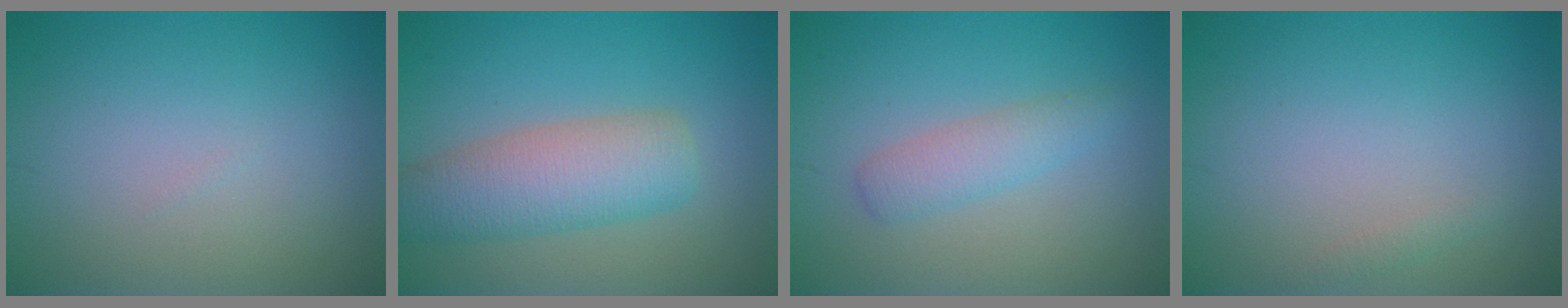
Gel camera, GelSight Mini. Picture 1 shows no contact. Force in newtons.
{"total": 5.9, "press": 5.9, "slide": 0.3}
{"total": 2.4, "press": 2.4, "slide": 0.0}
{"total": 0.6, "press": 0.6, "slide": 0.0}